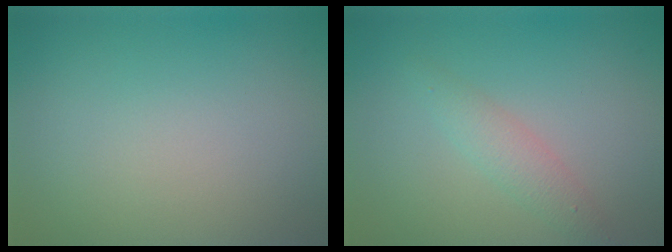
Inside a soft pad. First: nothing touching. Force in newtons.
{"total": 2.0, "press": 2.0, "slide": 0.0}